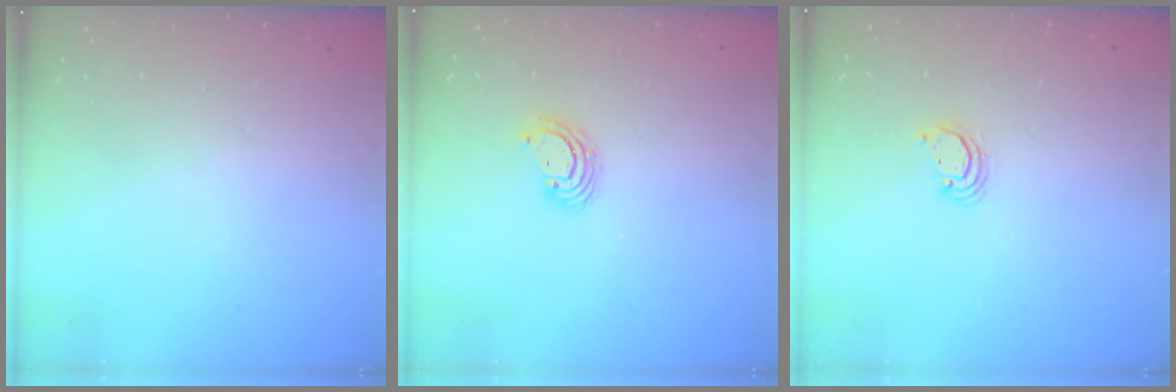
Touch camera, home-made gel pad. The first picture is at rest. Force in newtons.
{"total": 4.6, "press": 4.6, "slide": 0.2}
{"total": 2.7, "press": 2.7, "slide": 0.2}